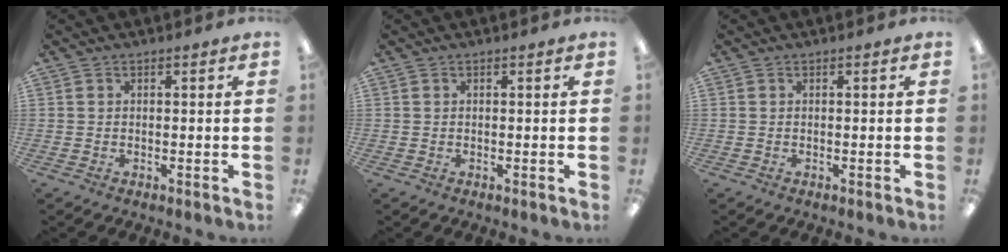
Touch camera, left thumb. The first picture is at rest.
{"total": 0.0}
{"total": 0.0}